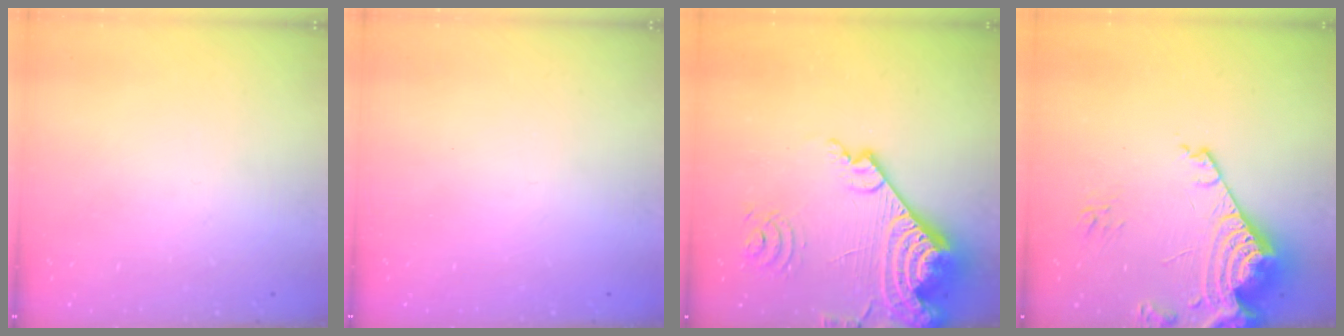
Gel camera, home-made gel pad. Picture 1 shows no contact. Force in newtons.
{"total": 1.5, "press": 1.3, "slide": 0.9}
{"total": 23.1, "press": 23.0, "slide": 2.8}
{"total": 17.4, "press": 17.3, "slide": 2.0}